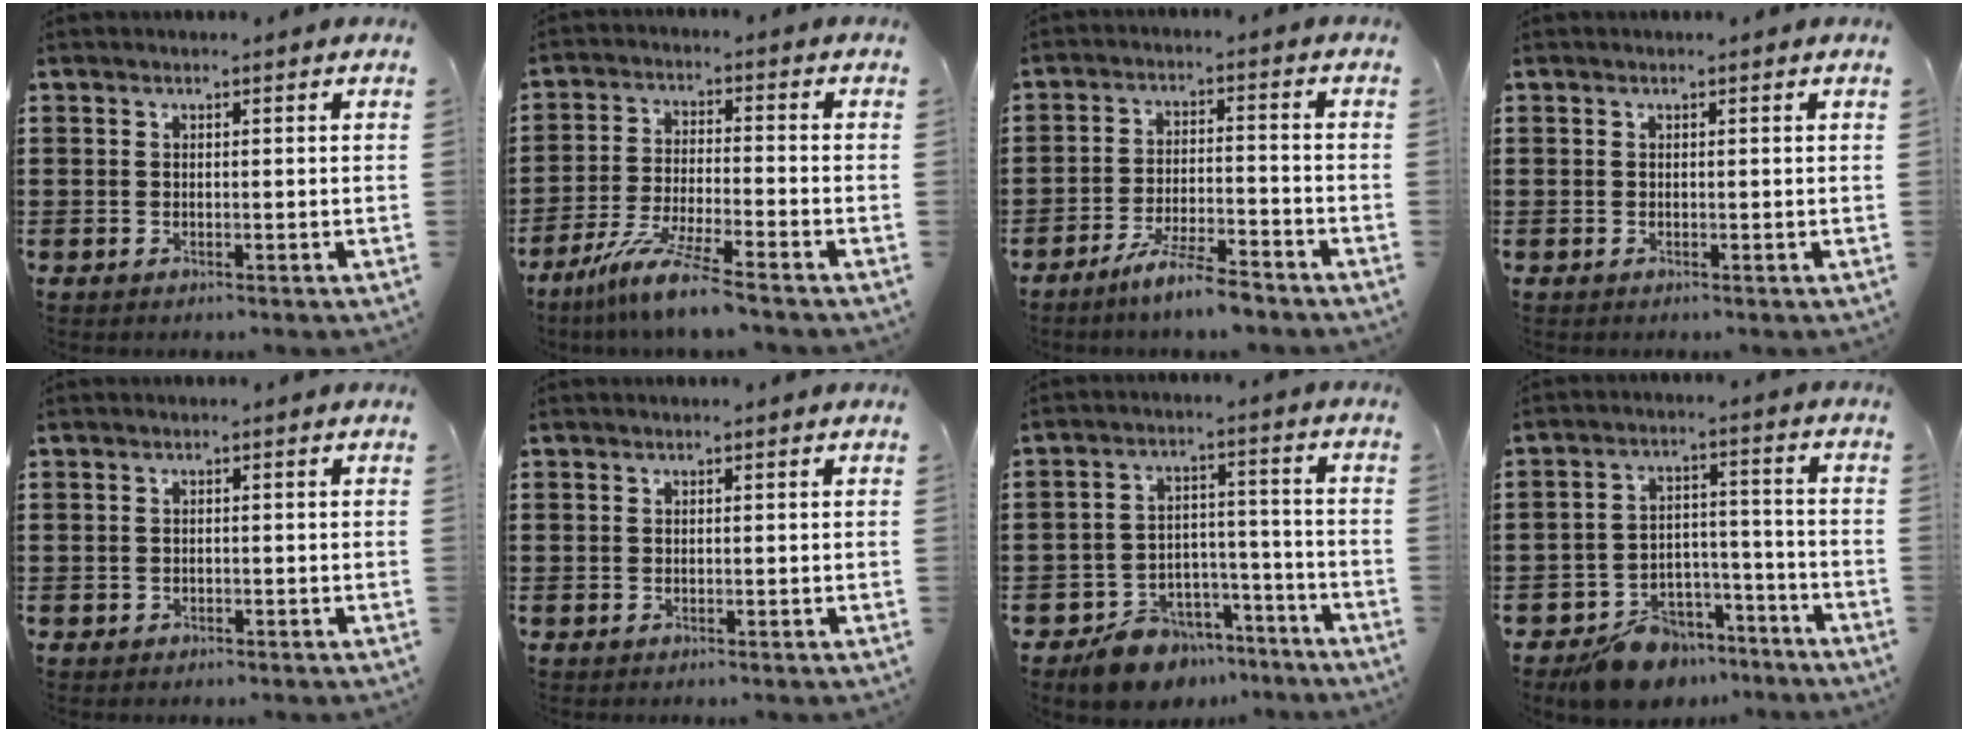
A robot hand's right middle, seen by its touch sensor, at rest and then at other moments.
{"total": 8.0, "force": [-6.6, -0.3, 4.6], "torque": [-0.096, -0.015, -0.126]}
{"total": 6.4, "force": [-5.6, 0.1, 3.2], "torque": [-0.071, -0.008, -0.107]}
{"total": 0.0}
{"total": 0.5, "force": [-0.4, 0.4, 0.1], "torque": [-0.003, 0.003, -0.009]}
{"total": 0.0}
{"total": 7.9, "force": [-7.0, 3.5, 0.9], "torque": [-0.011, 0.042, -0.134]}
{"total": 8.7, "force": [-7.7, 3.5, 1.8], "torque": [-0.029, 0.039, -0.145]}